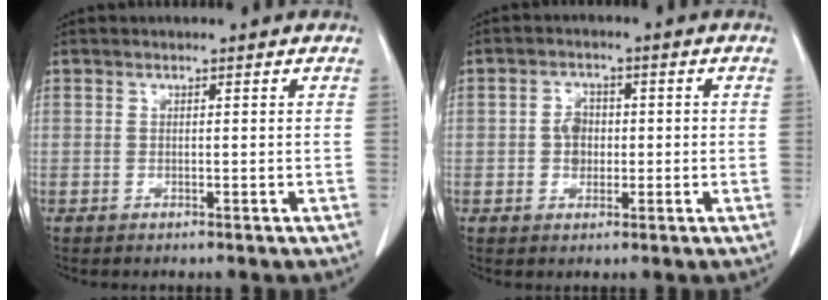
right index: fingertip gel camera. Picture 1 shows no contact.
{"total": 3.4, "force": [-0.3, 2.7, 2.0], "torque": [-0.034, 0.008, -0.005]}